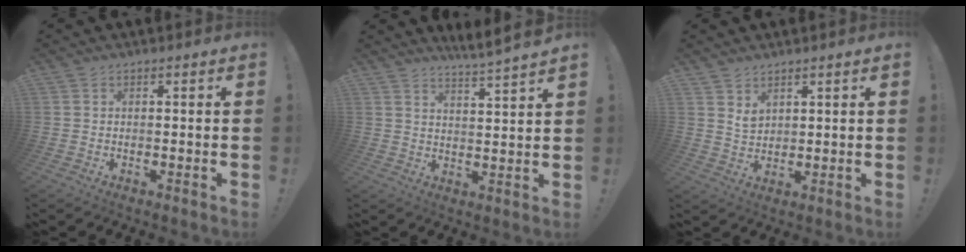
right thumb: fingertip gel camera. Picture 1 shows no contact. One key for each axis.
{"total": 5.8, "fx": 5.1, "fy": -0.7, "fz": 2.8, "tx": -0.045, "ty": -0.043, "tz": 0.083}
{"total": 3.8, "fx": 2.9, "fy": 2.0, "fz": 1.4, "tx": -0.015, "ty": -0.023, "tz": 0.053}